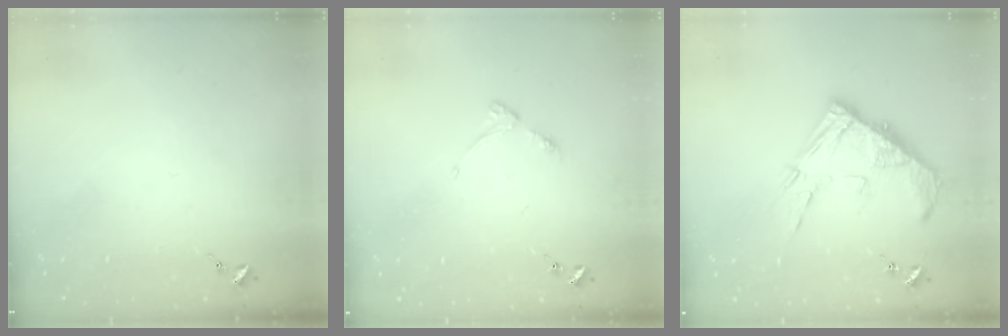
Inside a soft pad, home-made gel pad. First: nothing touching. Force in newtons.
{"total": 4.0, "press": 3.9, "slide": 0.5}
{"total": 13.3, "press": 13.2, "slide": 1.2}